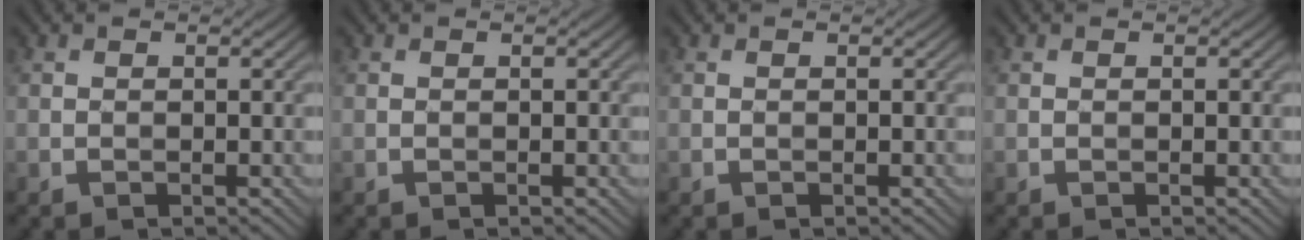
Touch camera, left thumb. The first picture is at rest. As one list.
[{"total": 0.0}, {"total": 0.0}, {"total": 0.0}]